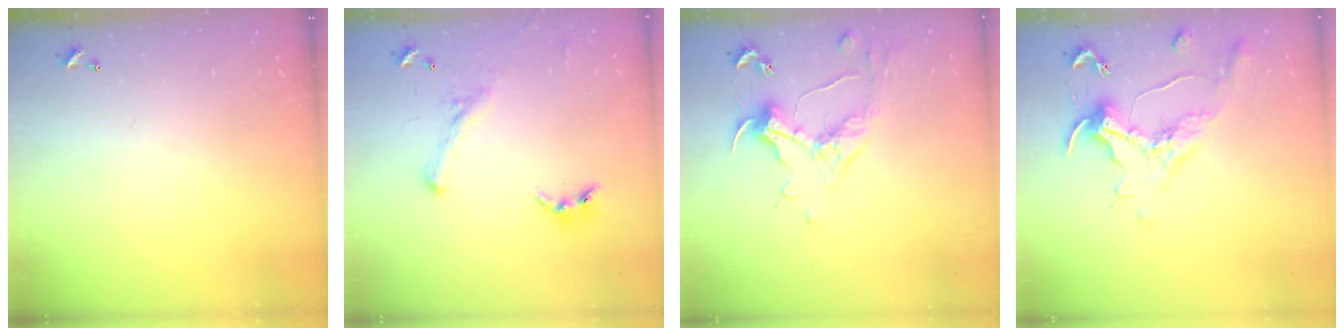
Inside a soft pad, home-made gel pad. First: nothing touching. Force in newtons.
{"total": 0.0}
{"total": 0.8, "press": 0.6, "slide": 0.6}
{"total": 1.2, "press": 1.0, "slide": 0.5}